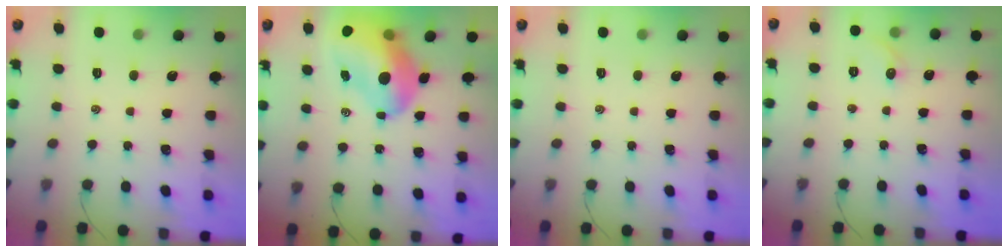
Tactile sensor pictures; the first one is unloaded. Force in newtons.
{"total": 17.8, "press": 17.2, "slide": 4.6}
{"total": 0.0}
{"total": 5.2, "press": 5.0, "slide": 1.4}